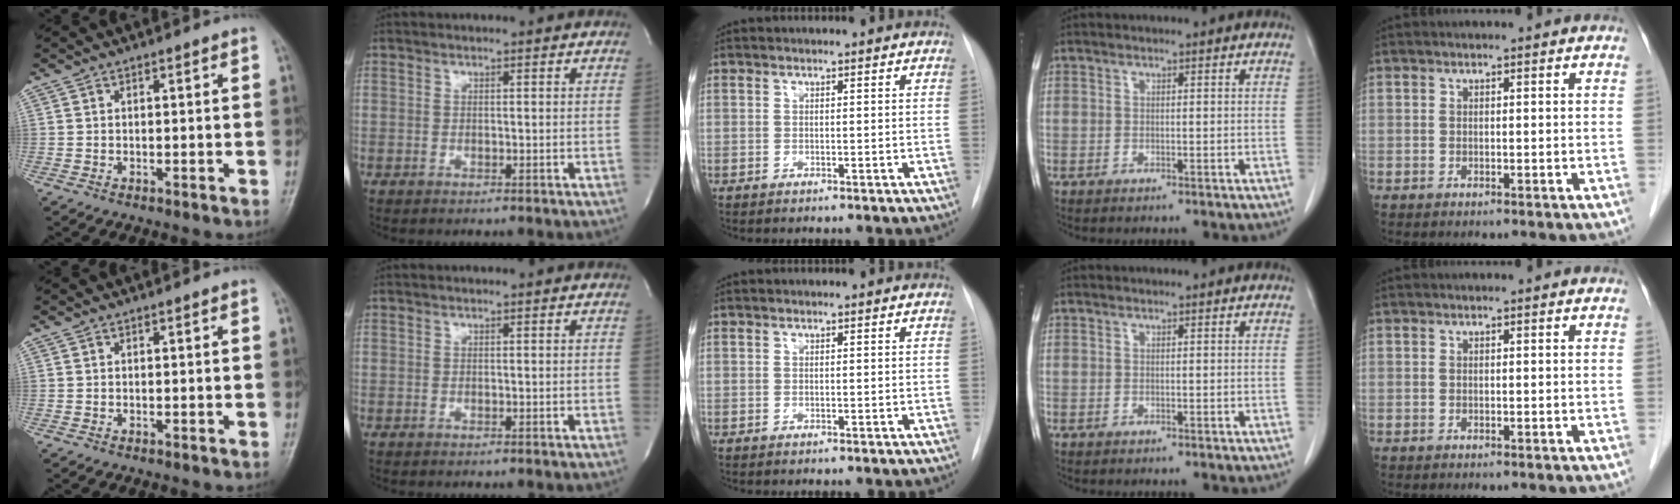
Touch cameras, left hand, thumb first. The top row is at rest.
{}